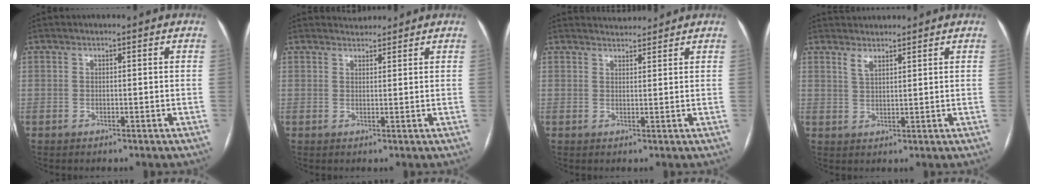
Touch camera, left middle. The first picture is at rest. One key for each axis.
{"total": 2.3, "fx": 2.2, "fy": 0.5, "fz": -0.1, "tx": -0.002, "ty": 0.013, "tz": 0.037}
{"total": 3.7, "fx": 3.6, "fy": 0.4, "fz": 0.1, "tx": -0.009, "ty": 0.018, "tz": 0.055}
{"total": 3.2, "fx": 3.1, "fy": 0.7, "fz": 0.7, "tx": -0.014, "ty": 0.010, "tz": 0.054}